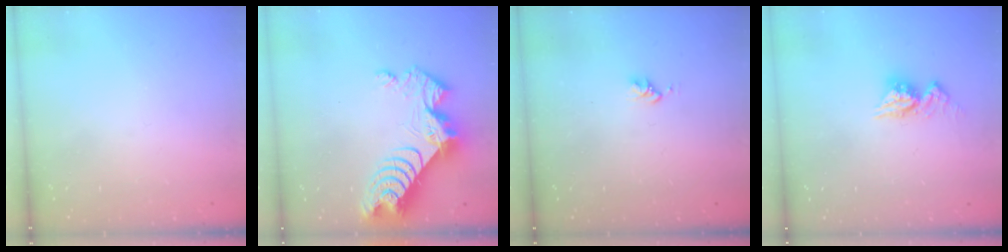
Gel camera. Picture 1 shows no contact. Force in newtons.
{"total": 14.7, "press": 14.6, "slide": 1.2}
{"total": 2.6, "press": 2.6, "slide": 0.4}
{"total": 8.3, "press": 8.3, "slide": 0.8}